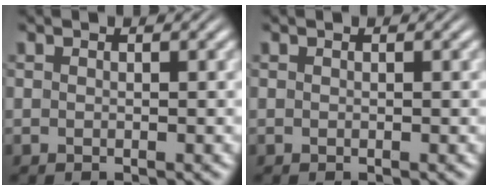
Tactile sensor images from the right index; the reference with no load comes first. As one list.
[{"total": 0.0}]